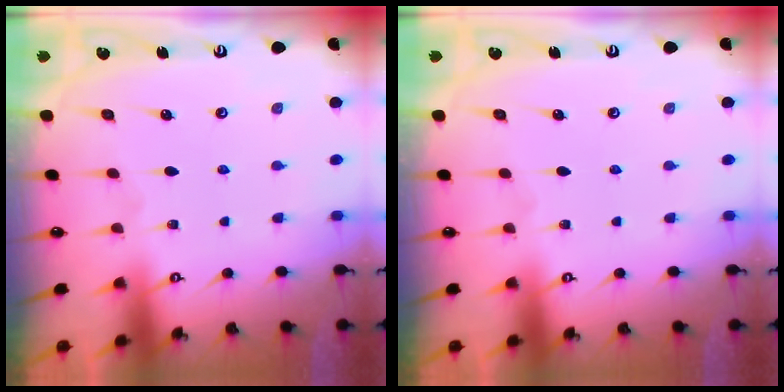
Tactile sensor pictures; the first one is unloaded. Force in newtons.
{"total": 0.0}